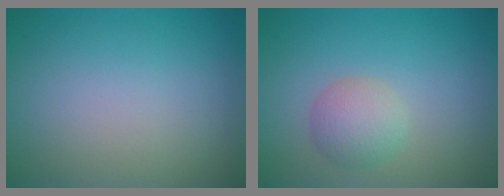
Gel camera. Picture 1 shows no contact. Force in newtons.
{"total": 2.7, "press": 2.7, "slide": 0.2}